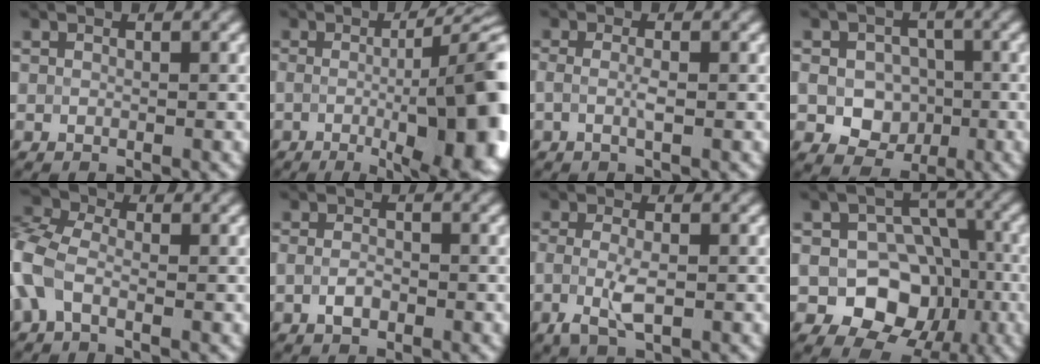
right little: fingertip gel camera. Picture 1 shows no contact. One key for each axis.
{"total": 15.5, "fx": -1.7, "fy": 5.0, "fz": 14.6, "tx": -0.140, "ty": -0.002, "tz": -0.024}
{"total": 1.2, "fx": -0.3, "fy": 0.2, "fz": 1.2, "tx": -0.027, "ty": -0.005, "tz": -0.005}
{"total": 5.4, "fx": -0.9, "fy": 4.4, "fz": 2.9, "tx": -0.038, "ty": -0.008, "tz": -0.020}
{"total": 4.8, "fx": -1.5, "fy": 2.8, "fz": 3.6, "tx": -0.097, "ty": 0.010, "tz": -0.047}
{"total": 1.5, "fx": -0.7, "fy": 0.8, "fz": 1.0, "tx": -0.022, "ty": -0.001, "tz": -0.014}
{"total": 2.8, "fx": -0.8, "fy": 1.0, "fz": 2.5, "tx": -0.061, "ty": -0.011, "tz": -0.014}
{"total": 9.0, "fx": -2.5, "fy": 7.1, "fz": 5.0, "tx": -0.050, "ty": -0.004, "tz": -0.056}